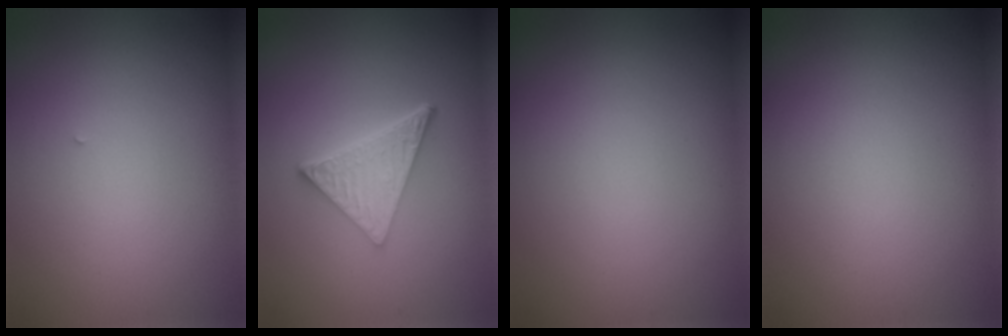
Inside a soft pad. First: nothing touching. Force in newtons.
{"total": 5.1, "press": 3.6, "slide": 3.7}
{"total": 0.0}
{"total": 0.0}